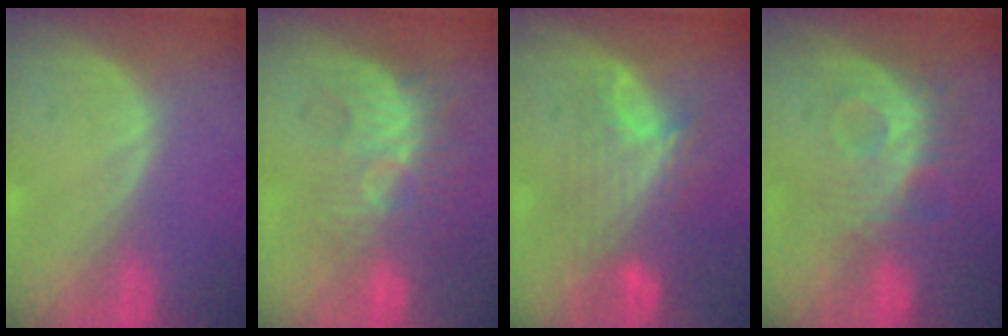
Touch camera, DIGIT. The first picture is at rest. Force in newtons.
{"total": 8.8, "press": 8.4, "slide": 2.7}
{"total": 8.7, "press": 7.8, "slide": 3.8}
{"total": 9.2, "press": 8.1, "slide": 4.5}